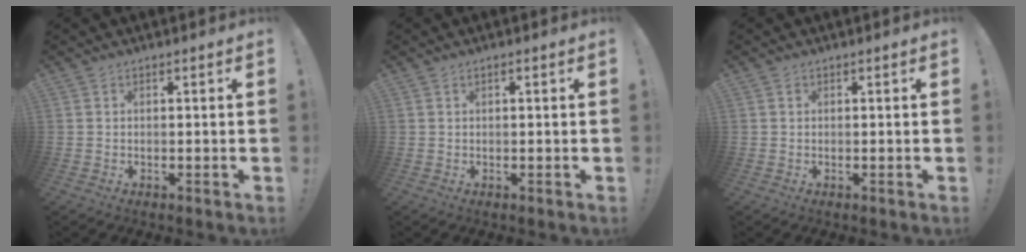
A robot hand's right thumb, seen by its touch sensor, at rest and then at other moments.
{"total": 0.6, "force": [0.2, 0.2, 0.5], "torque": [-0.012, 0.002, 0.003]}
{"total": 0.6, "force": [0.2, 0.5, 0.1], "torque": [0.001, 0.002, 0.002]}